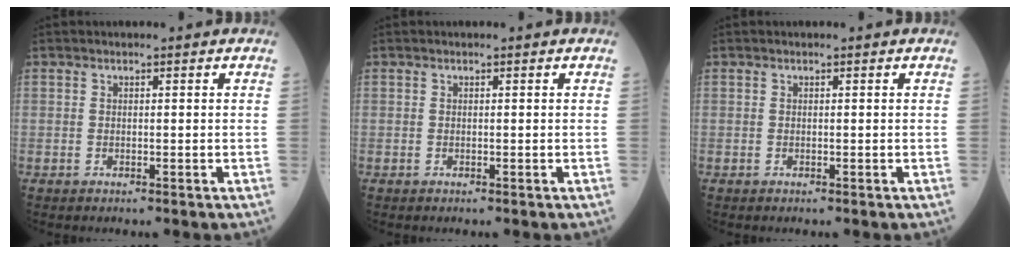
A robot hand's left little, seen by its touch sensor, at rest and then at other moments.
{"total": 0.0}
{"total": 0.0}